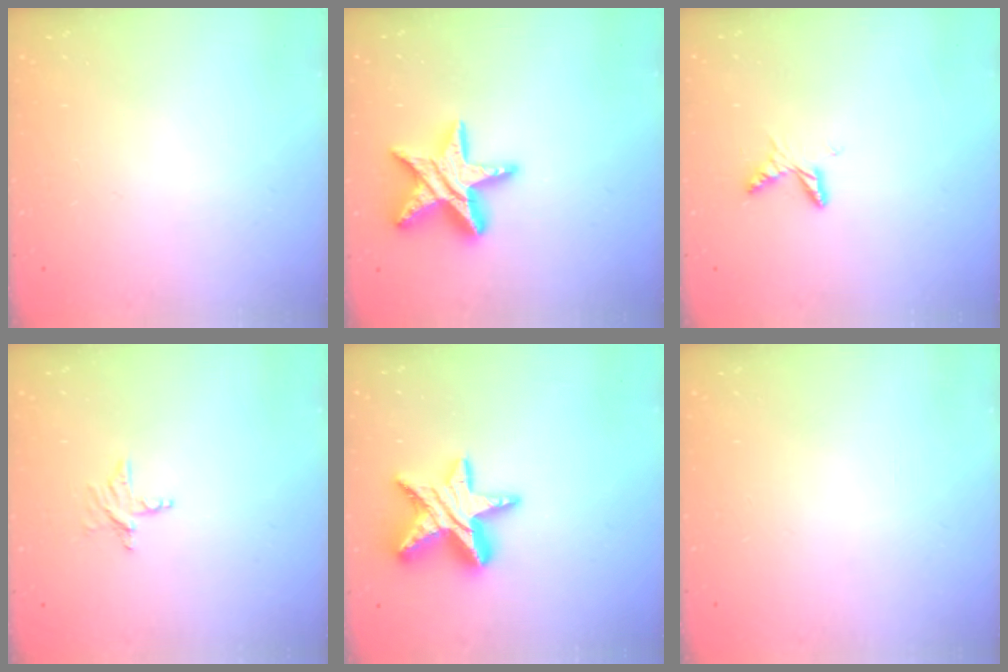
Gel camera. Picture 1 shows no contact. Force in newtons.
{"total": 16.4, "press": 16.4, "slide": 1.3}
{"total": 5.6, "press": 5.6, "slide": 0.5}
{"total": 3.5, "press": 3.4, "slide": 0.3}
{"total": 15.7, "press": 15.7, "slide": 1.2}
{"total": 0.0}